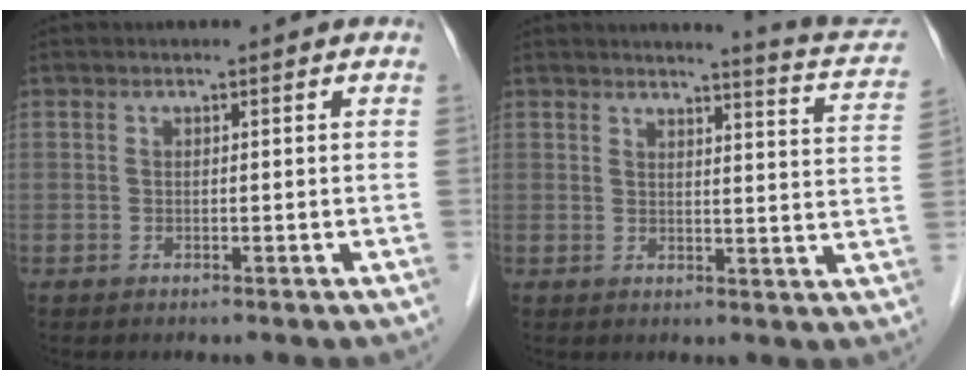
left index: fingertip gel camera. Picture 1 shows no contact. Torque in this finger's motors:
{"motor_torque": [0.60, -0.77, 0.26, 0.04]}